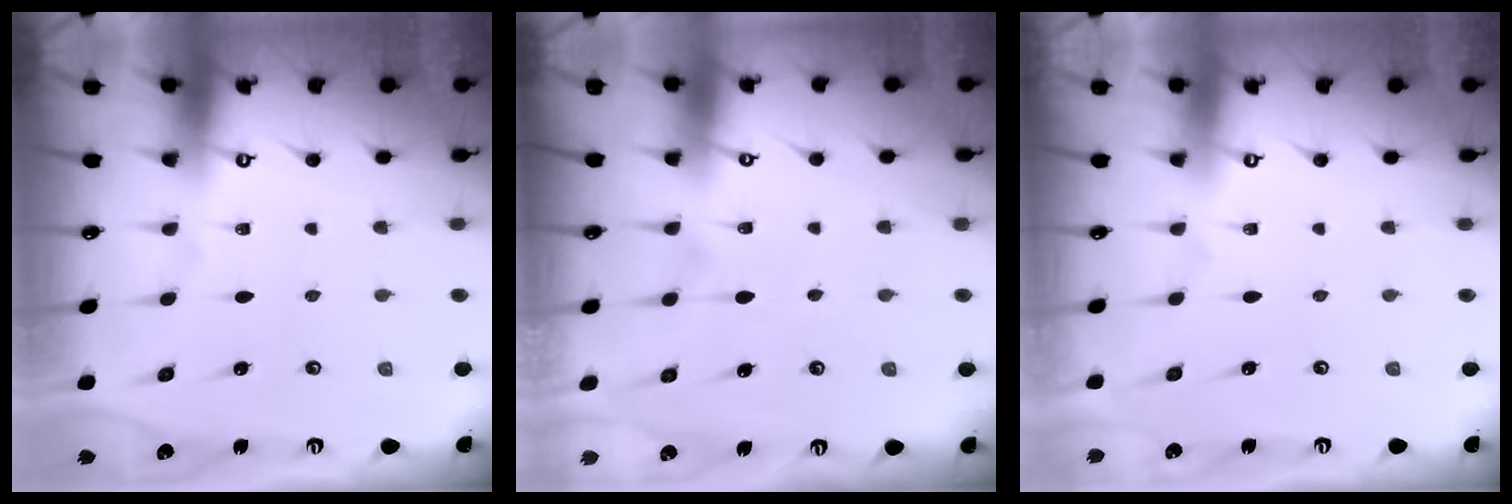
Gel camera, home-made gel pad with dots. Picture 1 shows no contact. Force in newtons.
{"total": 6.4, "press": 6.4, "slide": 0.8}
{"total": 0.0}